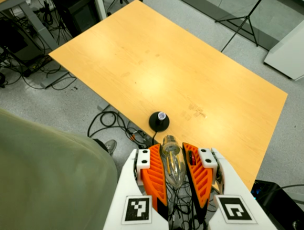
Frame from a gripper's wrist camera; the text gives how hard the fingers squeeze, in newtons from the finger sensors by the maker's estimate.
{"total": 20.7, "left": 22.4, "right": 19.1}